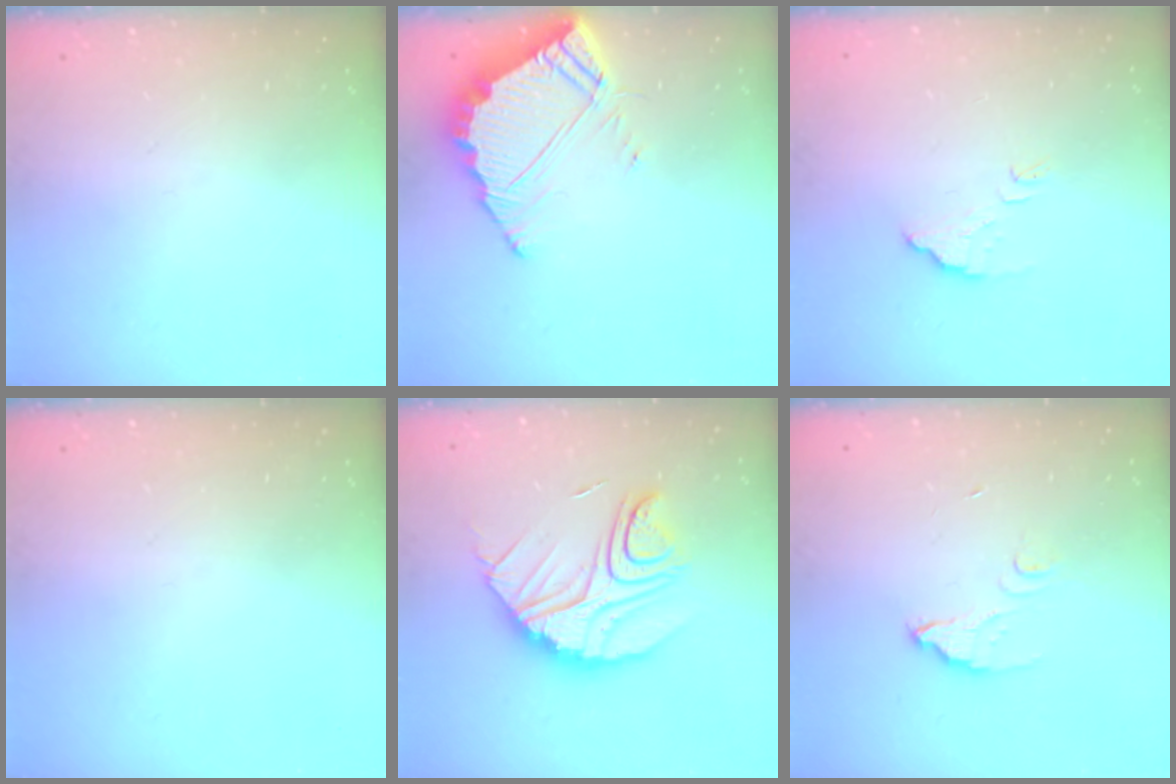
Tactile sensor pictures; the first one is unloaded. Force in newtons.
{"total": 8.0, "press": 7.9, "slide": 0.6}
{"total": 4.3, "press": 4.2, "slide": 0.3}
{"total": 0.0}
{"total": 13.0, "press": 12.9, "slide": 0.9}
{"total": 3.4, "press": 3.3, "slide": 0.3}